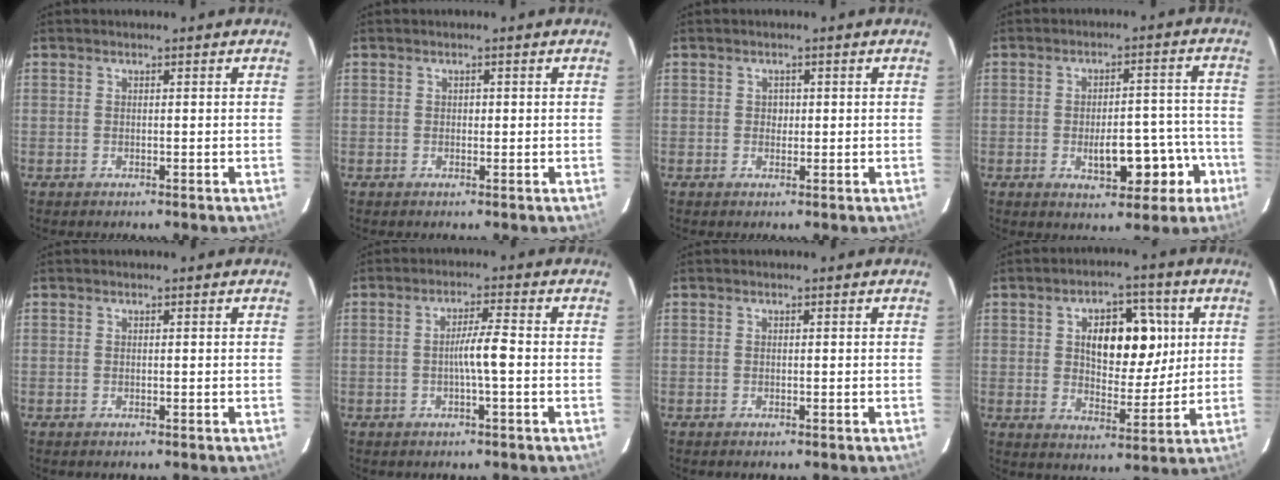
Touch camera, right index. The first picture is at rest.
{"total": 0.6, "force": [0.0, 0.4, 0.4], "torque": [-0.005, 0.002, -0.001]}
{"total": 1.1, "force": [0.1, 1.0, 0.6], "torque": [-0.008, 0.002, 0.001]}
{"total": 9.2, "force": [-3.7, 4.3, 7.3], "torque": [-0.090, 0.030, -0.037]}
{"total": 0.0}
{"total": 4.2, "force": [-0.7, -0.1, 4.1], "torque": [-0.070, 0.007, -0.011]}
{"total": 0.0}
{"total": 11.2, "force": [2.9, 5.6, 9.3], "torque": [-0.141, 0.018, 0.051]}